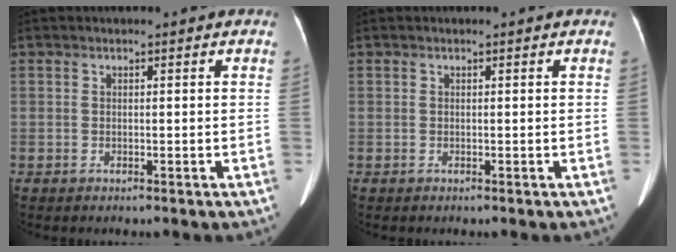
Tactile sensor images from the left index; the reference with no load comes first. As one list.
[{"total": 0.0}]